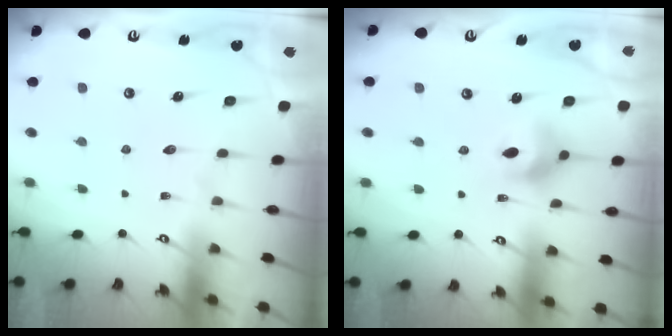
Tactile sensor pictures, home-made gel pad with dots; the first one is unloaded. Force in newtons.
{"total": 7.7, "press": 7.4, "slide": 2.2}